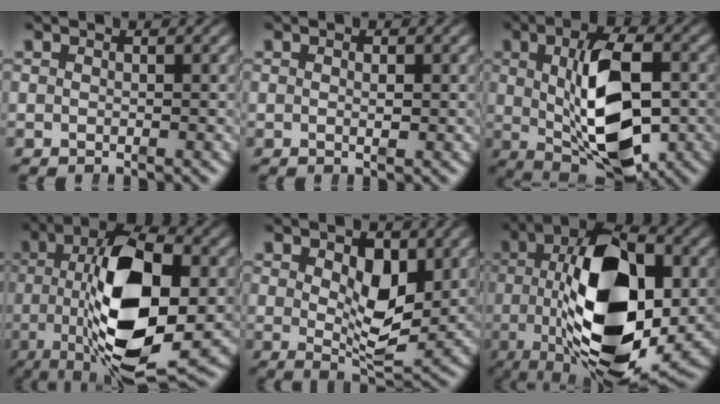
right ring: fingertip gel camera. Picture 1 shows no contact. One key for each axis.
{"total": 0.9, "fx": 0.1, "fy": 0.4, "fz": 0.8, "tx": -0.012, "ty": -0.004, "tz": 0.000}
{"total": 11.4, "fx": -0.6, "fy": 4.9, "fz": 10.3, "tx": -0.167, "ty": -0.027, "tz": 0.009}
{"total": 15.3, "fx": -0.7, "fy": 6.7, "fz": 13.8, "tx": -0.238, "ty": -0.036, "tz": 0.004}
{"total": 5.3, "fx": 1.3, "fy": 2.2, "fz": 4.6, "tx": -0.065, "ty": -0.026, "tz": 0.033}
{"total": 19.6, "fx": -0.8, "fy": 9.4, "fz": 17.2, "tx": -0.288, "ty": -0.040, "tz": 0.003}